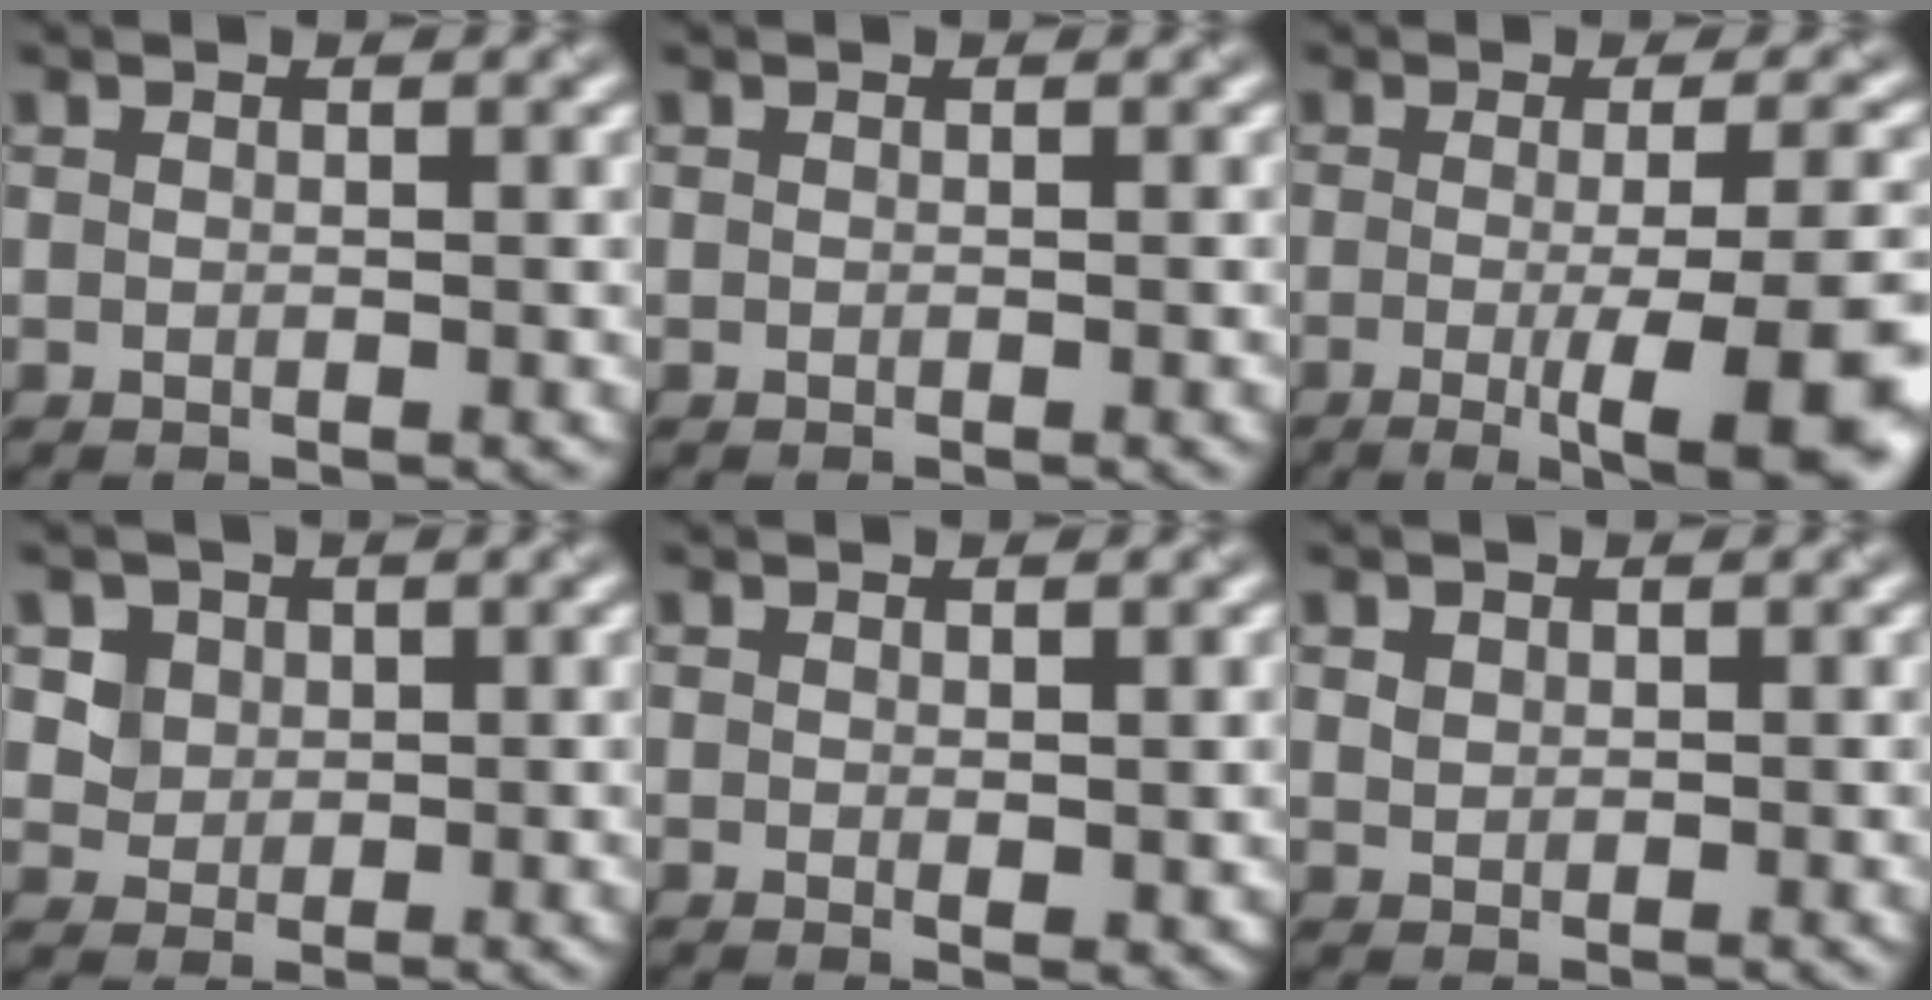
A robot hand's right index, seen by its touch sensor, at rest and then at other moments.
{"total": 0.8, "force": [-0.1, 0.3, 0.8], "torque": [-0.003, 0.003, -0.002]}
{"total": 10.6, "force": [-2.4, 2.7, 10.0], "torque": [-0.102, -0.015, -0.027]}
{"total": 3.9, "force": [1.8, 3.1, 1.4], "torque": [-0.039, -0.008, 0.038]}
{"total": 1.3, "force": [0.1, 0.4, 1.3], "torque": [-0.018, -0.006, 0.006]}
{"total": 0.9, "force": [0.4, 0.7, 0.2], "torque": [-0.004, -0.006, 0.011]}